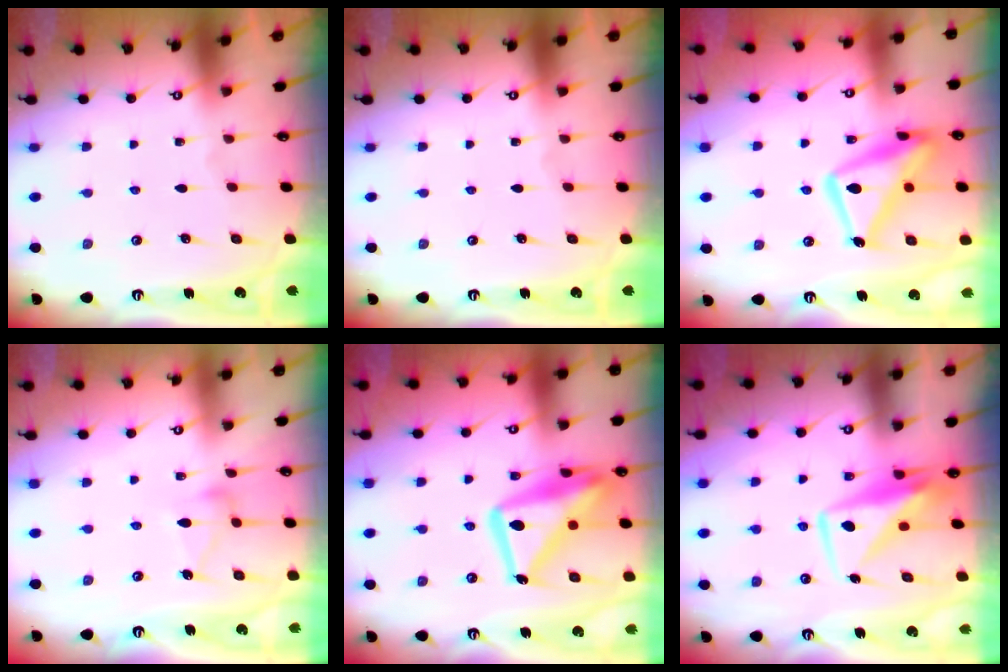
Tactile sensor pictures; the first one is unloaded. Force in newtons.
{"total": 0.0}
{"total": 15.8, "press": 15.8, "slide": 1.3}
{"total": 8.4, "press": 8.4, "slide": 0.4}
{"total": 18.7, "press": 18.6, "slide": 1.8}
{"total": 11.0, "press": 11.0, "slide": 0.9}